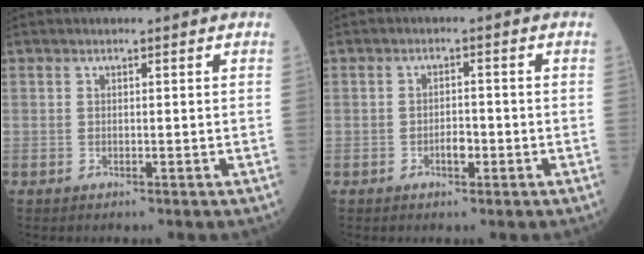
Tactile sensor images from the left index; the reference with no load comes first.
{"total": 2.2, "force": [-1.2, 0.9, 1.7], "torque": [-0.023, 0.001, -0.021]}